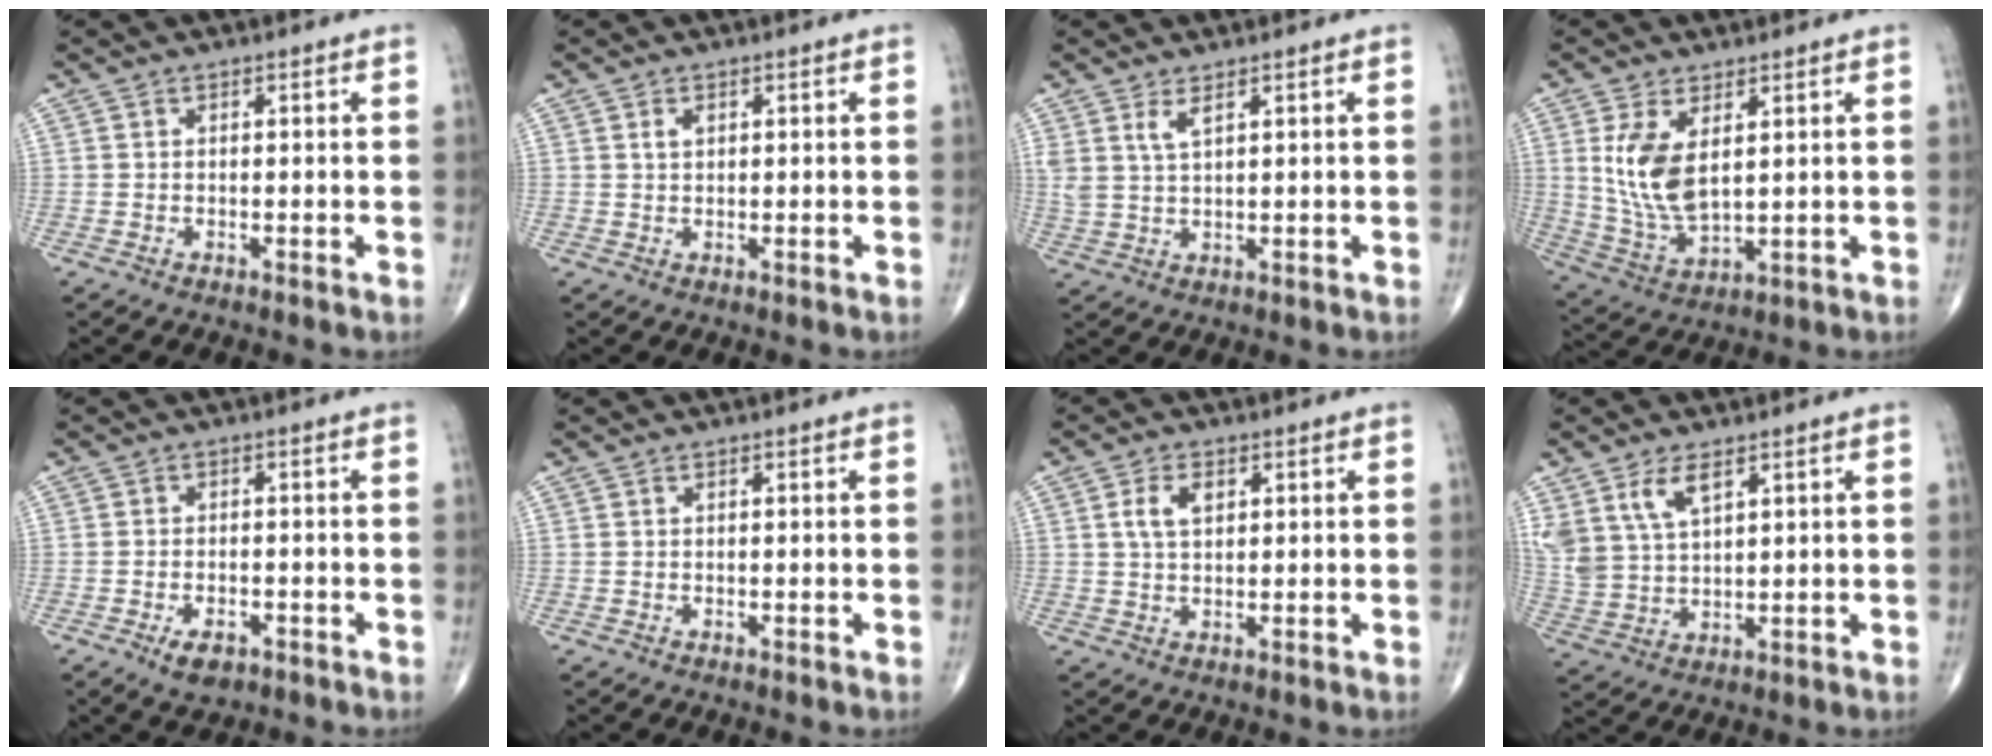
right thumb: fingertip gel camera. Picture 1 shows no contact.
{"total": 1.4, "force": [0.6, 0.8, 1.0], "torque": [-0.020, 0.002, 0.013]}
{"total": 3.5, "force": [2.1, 1.0, 2.5], "torque": [-0.054, -0.010, 0.050]}
{"total": 10.4, "force": [2.8, 5.2, 8.6], "torque": [-0.166, -0.018, 0.070]}
{"total": 4.0, "force": [-2.2, 2.1, 2.6], "torque": [-0.041, 0.003, -0.033]}
{"total": 0.0}
{"total": 4.5, "force": [1.5, 2.7, 3.4], "torque": [-0.063, 0.001, 0.028]}
{"total": 8.3, "force": [4.8, 4.1, 5.5], "torque": [-0.106, -0.014, 0.105]}